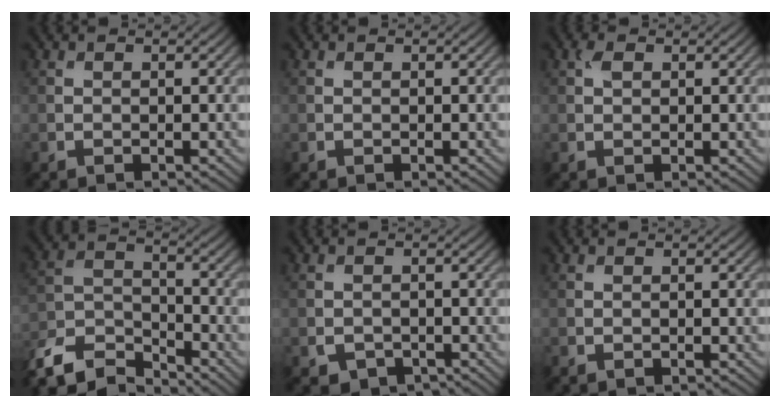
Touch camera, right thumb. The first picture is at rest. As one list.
[{"total": 0.0}, {"total": 1.3, "force": [0.5, 0.8, 0.9], "torque": [-0.019, 0.003, 0.009]}, {"total": 10.7, "force": [-9.2, 3.5, 4.3], "torque": [-0.093, -0.006, -0.183]}, {"total": 2.0, "force": [-1.2, 1.4, 0.7], "torque": [-0.012, -0.008, -0.022]}, {"total": 0.0}]